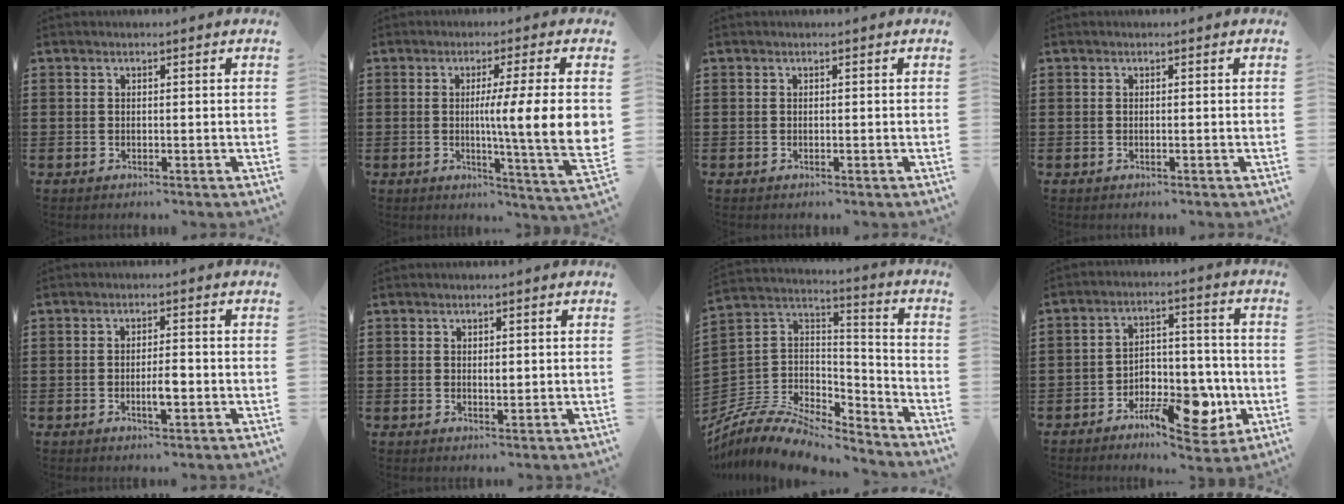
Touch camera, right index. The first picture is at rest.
{"total": 10.6, "force": [0.9, 0.2, 10.5], "torque": [-0.183, -0.019, 0.009]}
{"total": 0.0}
{"total": 0.0}
{"total": 3.2, "force": [-0.8, 0.8, 3.0], "torque": [-0.052, 0.004, -0.015]}
{"total": 1.3, "force": [0.3, 0.5, 1.1], "torque": [-0.022, 0.004, 0.005]}
{"total": 8.9, "force": [-7.6, 3.2, 3.3], "torque": [-0.079, 0.006, -0.149]}
{"total": 9.5, "force": [-4.9, 4.7, 6.7], "torque": [-0.090, 0.015, -0.082]}